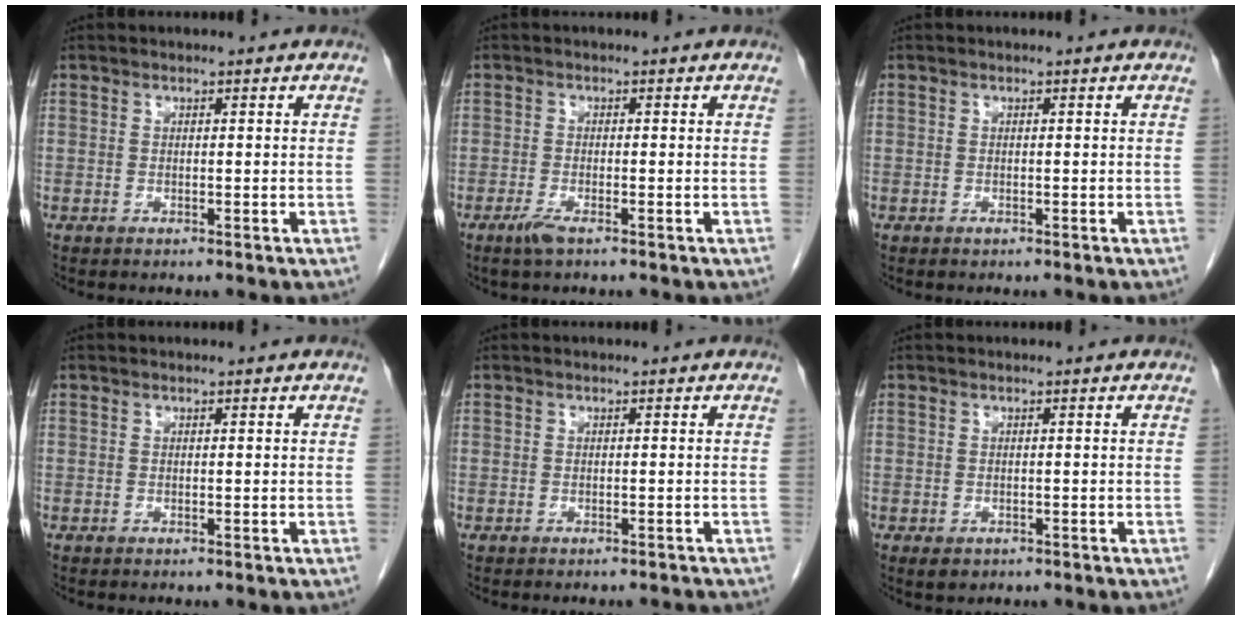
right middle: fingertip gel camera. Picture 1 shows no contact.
{"total": 2.1, "force": [-1.4, 0.3, 1.5], "torque": [-0.036, -0.004, -0.029]}
{"total": 0.0}
{"total": 0.0}
{"total": 2.1, "force": [-2.1, 0.2, 0.2], "torque": [-0.007, -0.007, -0.024]}
{"total": 1.7, "force": [-0.9, 1.1, 0.8], "torque": [-0.010, 0.001, -0.003]}